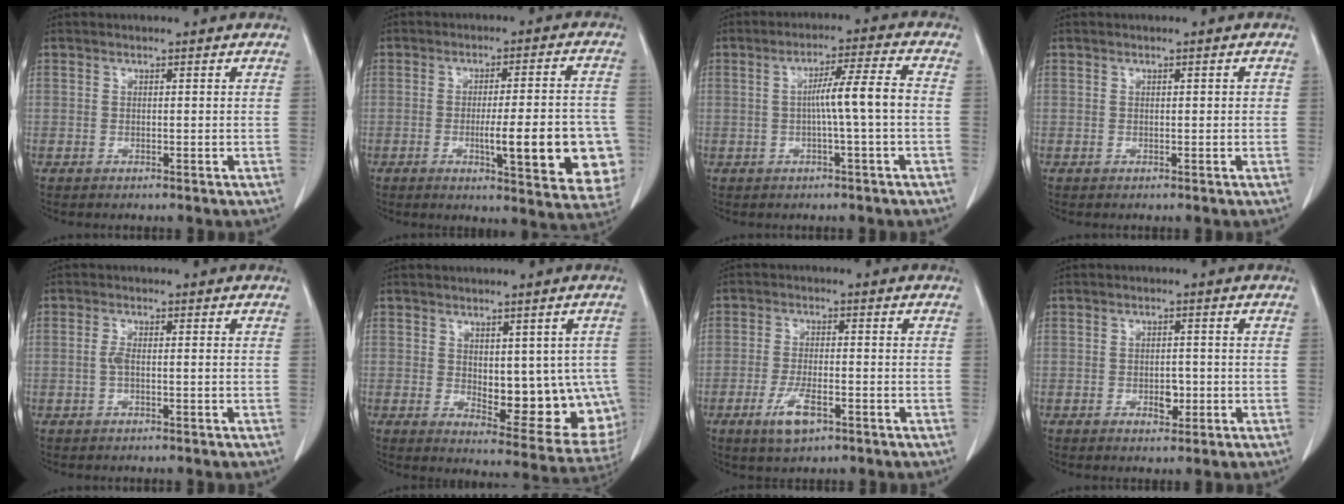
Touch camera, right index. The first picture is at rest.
{"total": 15.5, "force": [-3.9, 2.8, 14.7], "torque": [-0.130, 0.013, -0.034]}
{"total": 6.6, "force": [-0.6, -0.8, 6.5], "torque": [-0.106, 0.014, -0.008]}
{"total": 0.7, "force": [0.1, 0.3, 0.6], "torque": [-0.008, 0.002, 0.002]}
{"total": 1.5, "force": [-0.2, 0.3, 1.4], "torque": [-0.028, 0.003, -0.002]}
{"total": 13.1, "force": [-0.9, 6.2, 11.5], "torque": [-0.122, 0.000, 0.009]}
{"total": 5.3, "force": [-2.7, 1.5, 4.3], "torque": [-0.091, -0.008, -0.042]}
{"total": 2.6, "force": [-0.7, 1.5, 2.0], "torque": [-0.028, 0.005, -0.002]}